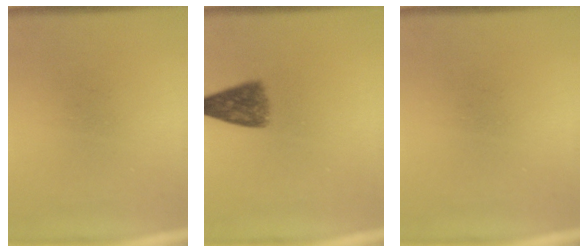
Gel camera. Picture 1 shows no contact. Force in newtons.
{"total": 5.9}
{"total": 0.0}